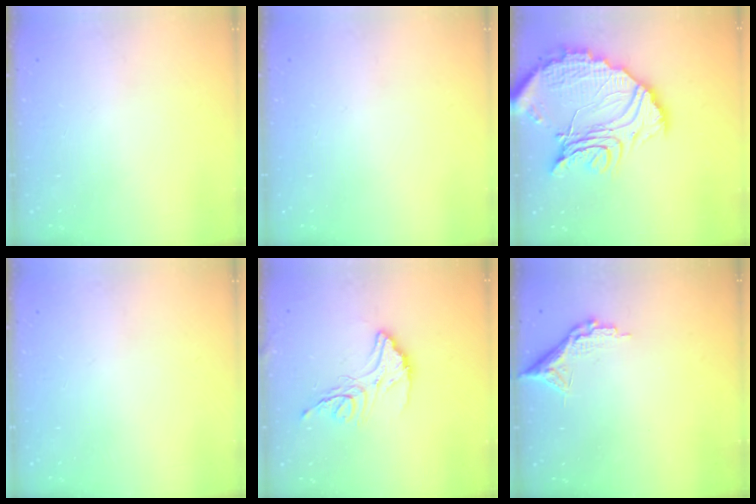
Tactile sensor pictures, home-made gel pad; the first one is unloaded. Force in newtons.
{"total": 0.0}
{"total": 22.2, "press": 22.0, "slide": 2.2}
{"total": 0.0}
{"total": 13.7, "press": 13.6, "slide": 1.2}
{"total": 8.7, "press": 8.6, "slide": 0.5}